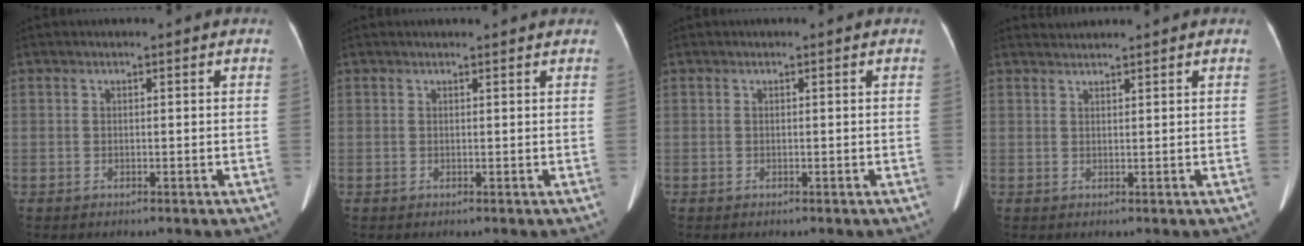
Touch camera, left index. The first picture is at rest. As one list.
[{"total": 2.4, "force": [2.3, 0.0, 0.6], "torque": [-0.009, 0.012, 0.026]}, {"total": 0.0}, {"total": 1.6, "force": [1.5, -0.3, -0.3], "torque": [-0.004, 0.011, 0.035]}]